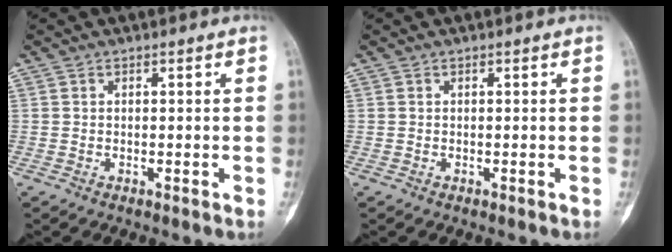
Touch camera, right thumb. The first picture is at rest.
{"total": 0.0}